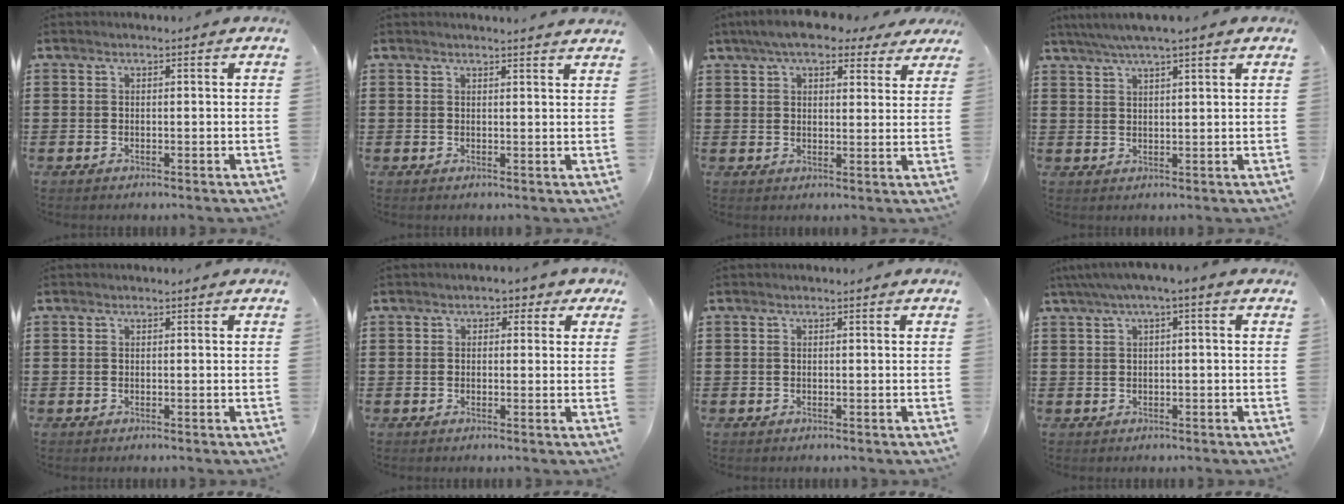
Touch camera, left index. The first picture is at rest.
{"total": 1.6, "force": [1.5, -0.2, 0.4], "torque": [-0.009, -0.001, 0.030]}
{"total": 7.2, "force": [5.8, 2.1, 3.8], "torque": [-0.084, -0.002, 0.105]}
{"total": 3.9, "force": [3.0, 0.0, 2.5], "torque": [-0.055, -0.001, 0.054]}
{"total": 0.0}
{"total": 1.9, "force": [0.5, 1.4, 1.2], "torque": [-0.022, 0.005, 0.003]}
{"total": 0.0}
{"total": 2.1, "force": [-0.6, 0.3, 2.0], "torque": [-0.032, 0.000, -0.013]}